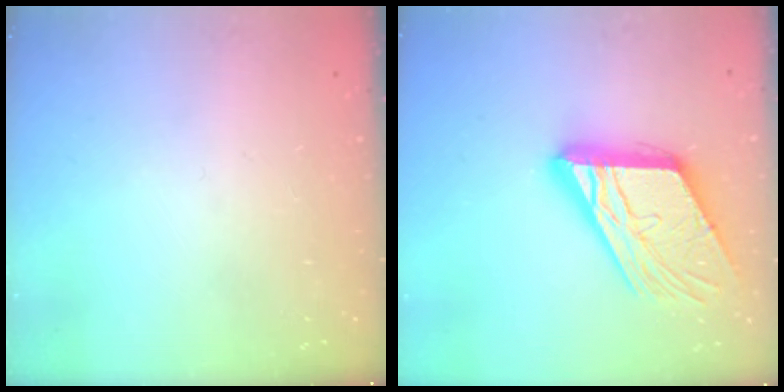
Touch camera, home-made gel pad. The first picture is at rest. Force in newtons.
{"total": 20.3, "press": 20.2, "slide": 2.2}